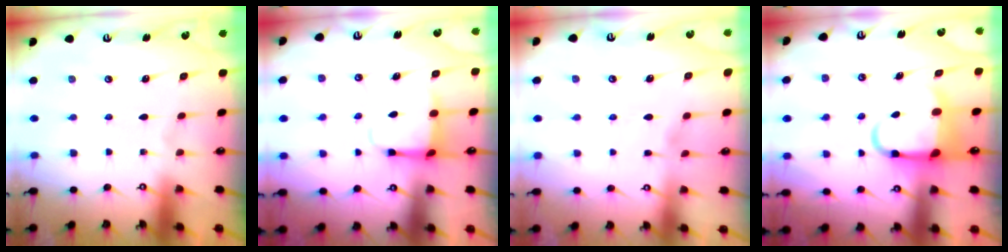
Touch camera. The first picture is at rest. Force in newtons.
{"total": 3.9, "press": 3.7, "slide": 1.3}
{"total": 1.6, "press": 1.5, "slide": 0.4}
{"total": 6.3, "press": 6.2, "slide": 1.1}